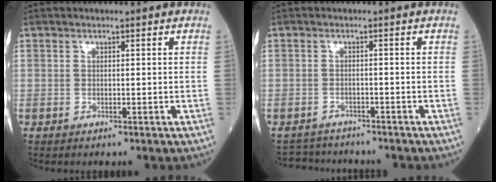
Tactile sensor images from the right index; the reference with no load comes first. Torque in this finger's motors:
{"motor_torque": [-0.53, 0.10, -0.12, -0.05]}